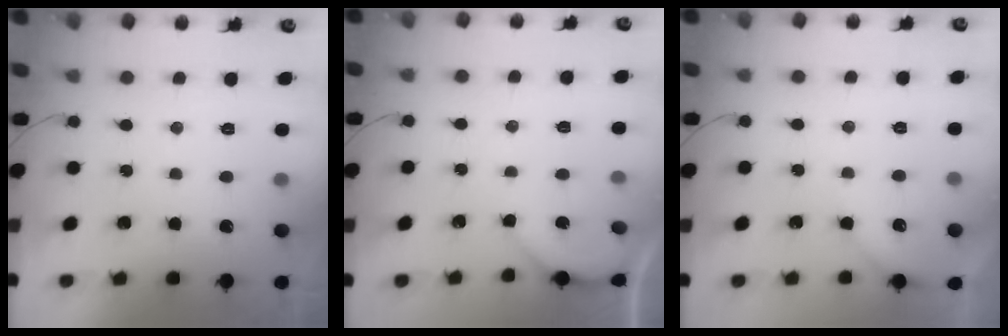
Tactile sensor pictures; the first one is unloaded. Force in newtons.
{"total": 1.6, "press": 1.6, "slide": 0.3}
{"total": 2.9, "press": 2.9, "slide": 0.4}